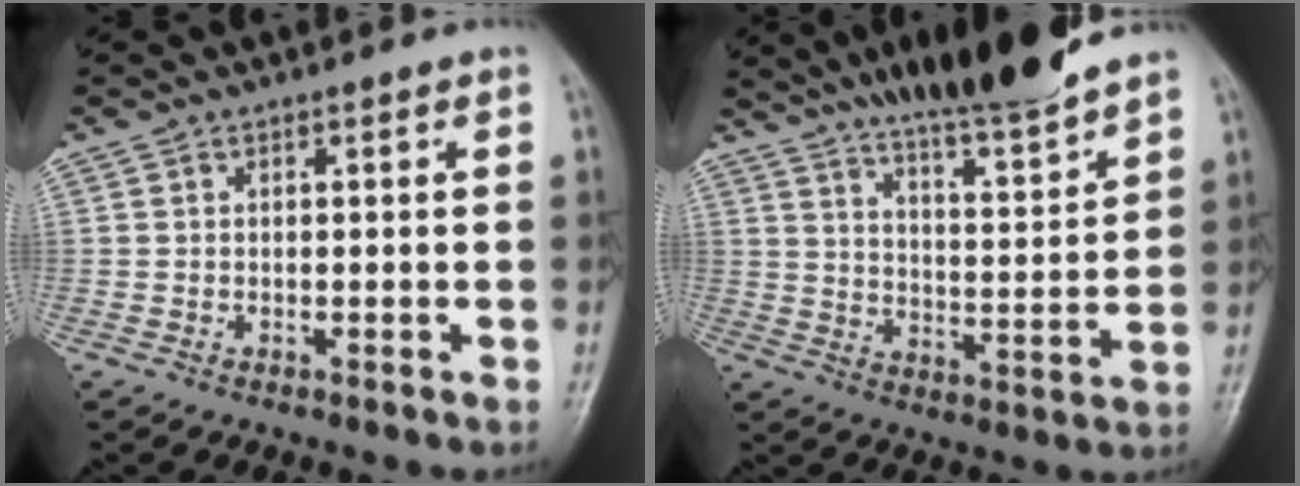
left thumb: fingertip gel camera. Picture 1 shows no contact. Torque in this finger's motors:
{"motor_torque": [1.00, -0.10, 1.34, -1.43, 0.20]}